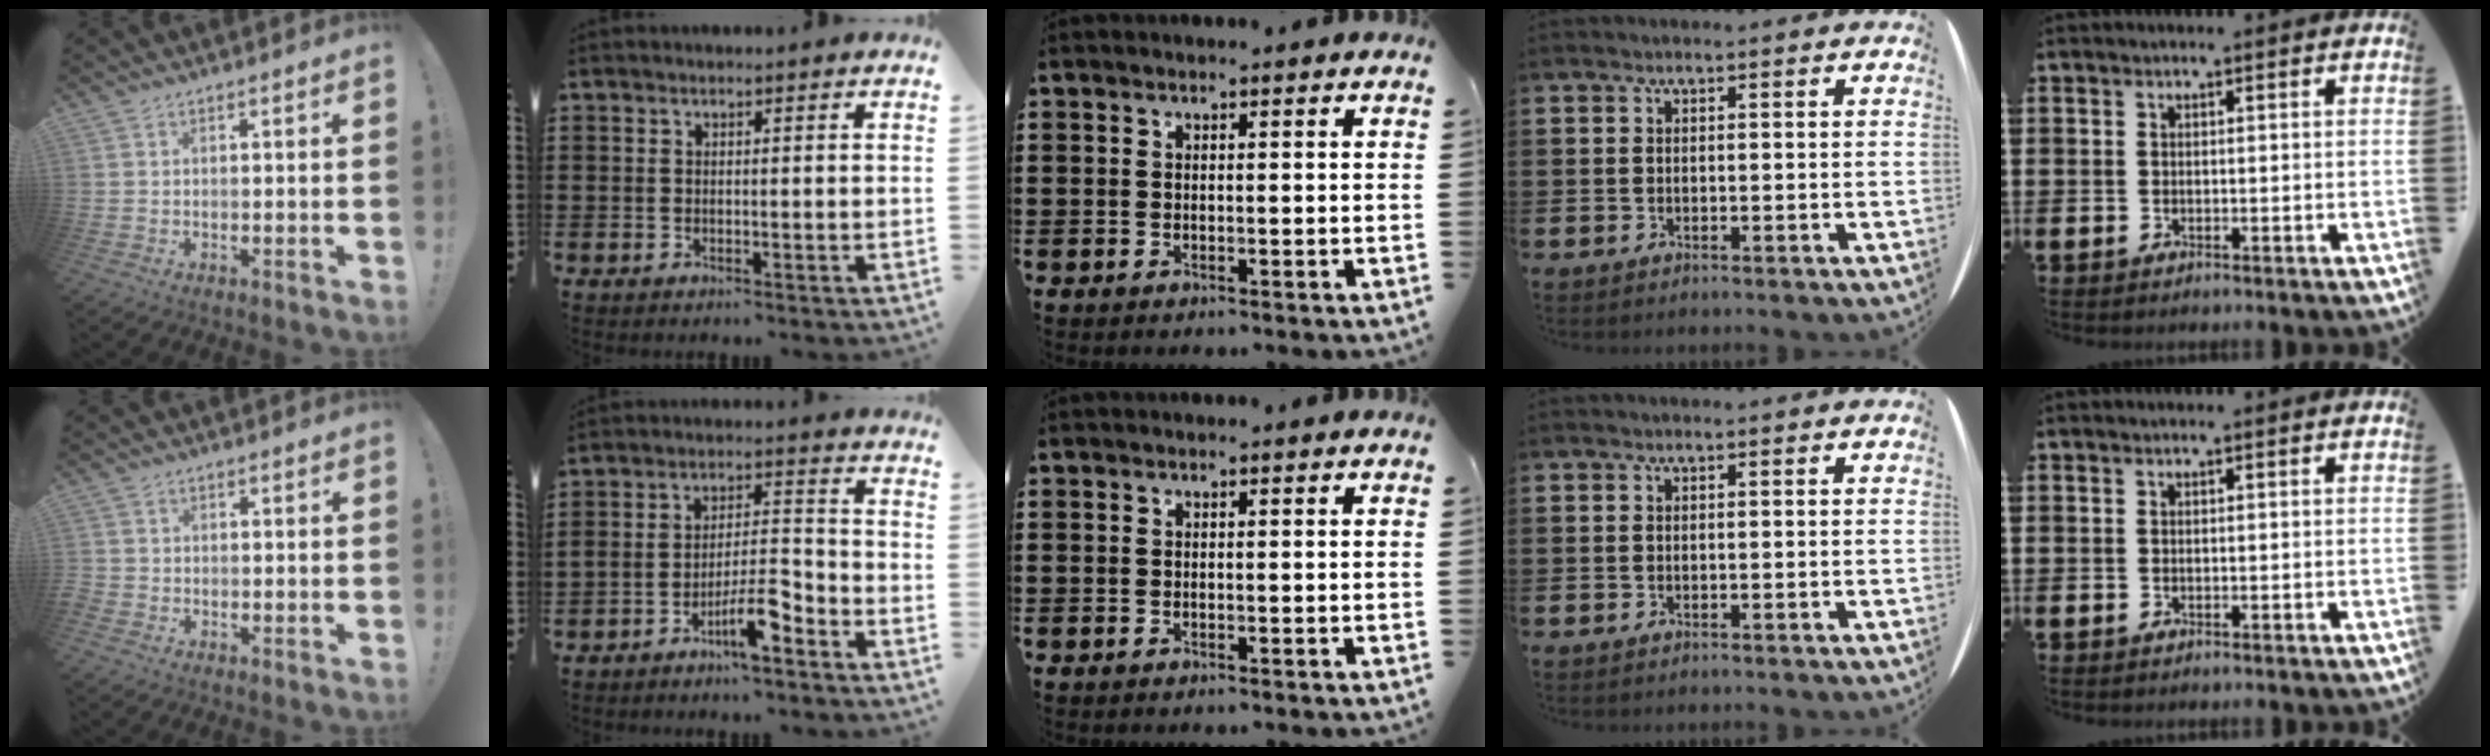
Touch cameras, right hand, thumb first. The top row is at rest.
{"thumb": {"total": 1.7, "force": [-1.1, 1.1, 0.5], "torque": [-0.006, 0.007, -0.021]}, "index": {"total": 7.6, "force": [-5.1, 1.9, 5.3], "torque": [-0.096, 0.010, -0.092]}}